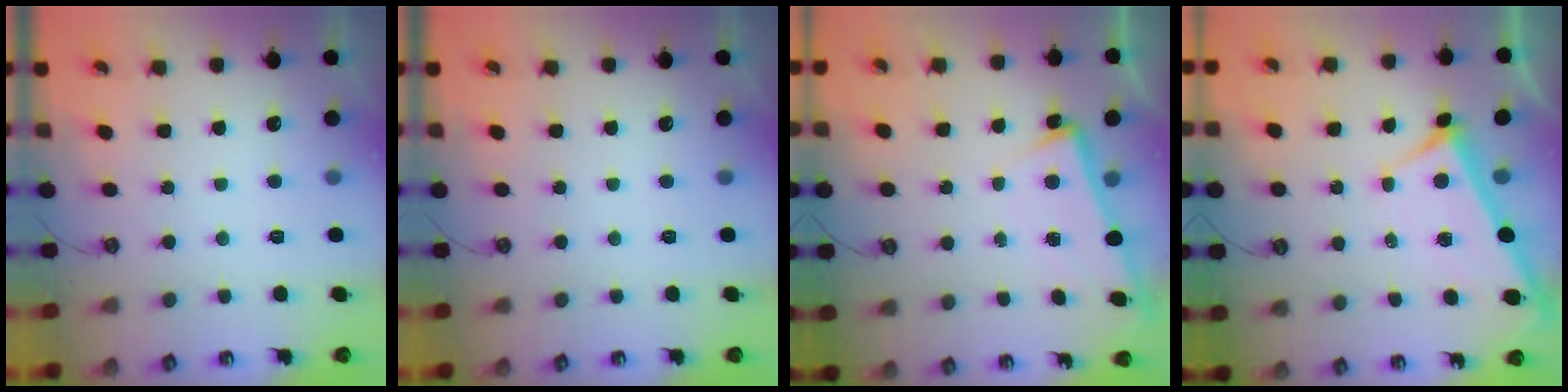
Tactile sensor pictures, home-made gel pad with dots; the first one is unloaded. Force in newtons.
{"total": 0.0}
{"total": 5.1, "press": 5.0, "slide": 0.6}
{"total": 3.9, "press": 3.8, "slide": 0.6}